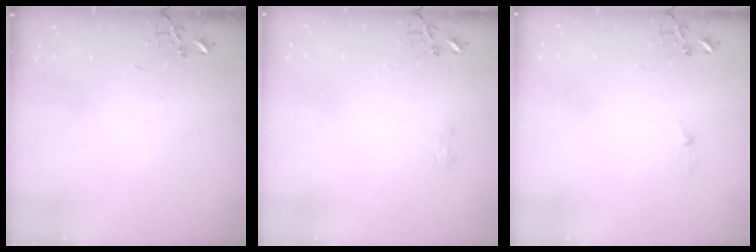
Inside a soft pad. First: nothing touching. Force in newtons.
{"total": 5.5, "press": 5.4, "slide": 0.8}
{"total": 3.2, "press": 3.2, "slide": 0.5}